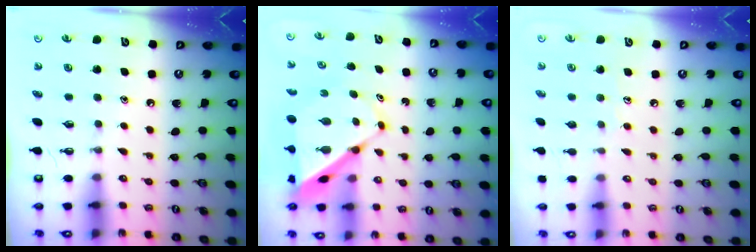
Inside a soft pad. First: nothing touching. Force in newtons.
{"total": 9.2, "press": 9.2, "slide": 0.9}
{"total": 4.4, "press": 4.4, "slide": 0.5}